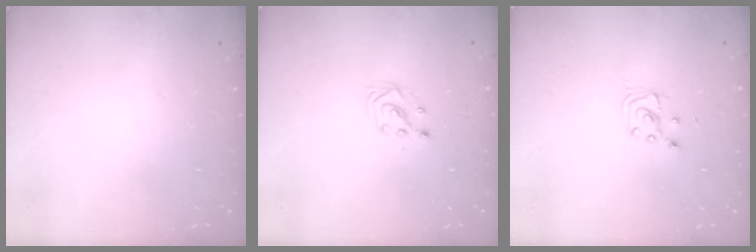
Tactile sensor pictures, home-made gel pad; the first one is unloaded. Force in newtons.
{"total": 2.2, "press": 2.2, "slide": 0.2}
{"total": 2.9, "press": 2.9, "slide": 0.4}